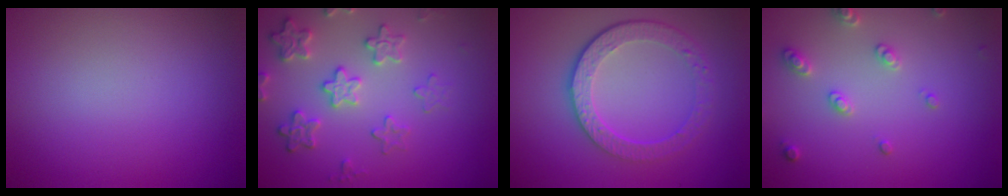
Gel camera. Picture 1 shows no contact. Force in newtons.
{"total": 4.2, "press": 3.7, "slide": 2.0}
{"total": 4.8, "press": 3.4, "slide": 3.3}
{"total": 2.5, "press": 2.4, "slide": 0.7}